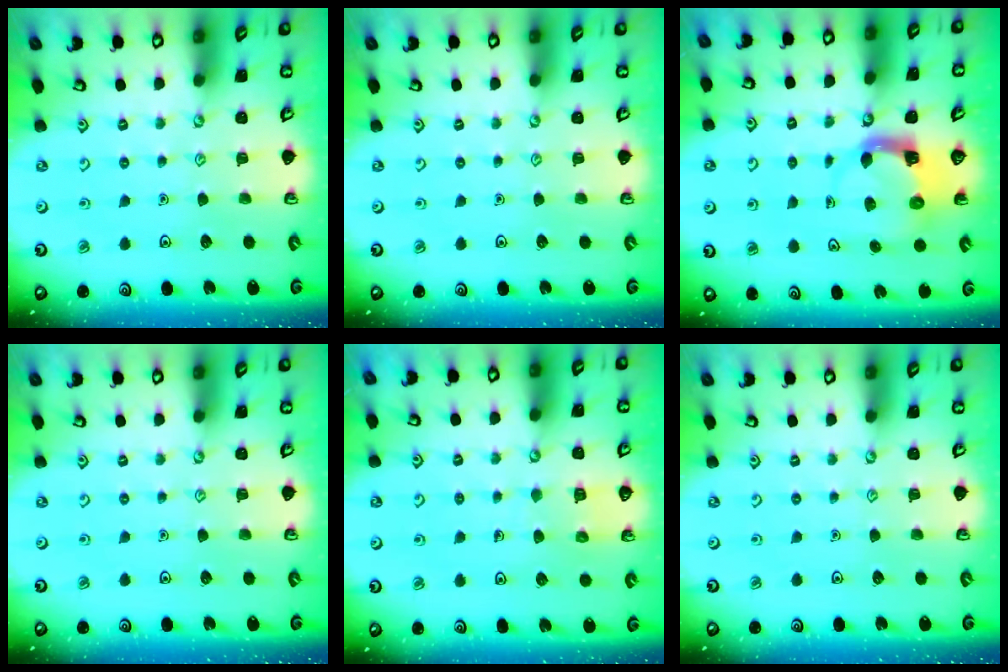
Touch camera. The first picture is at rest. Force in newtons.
{"total": 0.0}
{"total": 3.9, "press": 3.9, "slide": 0.6}
{"total": 0.0}
{"total": 5.4, "press": 5.4, "slide": 0.4}
{"total": 0.0}